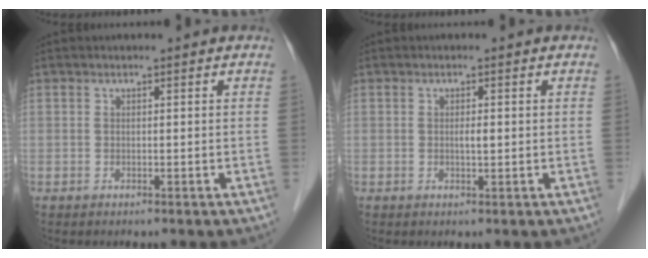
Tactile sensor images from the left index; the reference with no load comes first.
{"total": 1.1, "force": [0.1, 0.2, 1.1], "torque": [-0.019, 0.000, 0.001]}